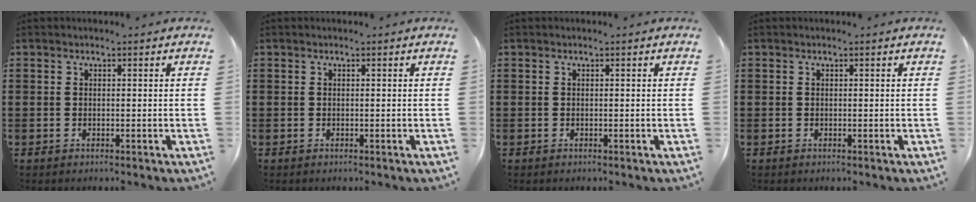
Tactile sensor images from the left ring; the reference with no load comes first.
{"total": 0.0}
{"total": 0.0}
{"total": 0.0}